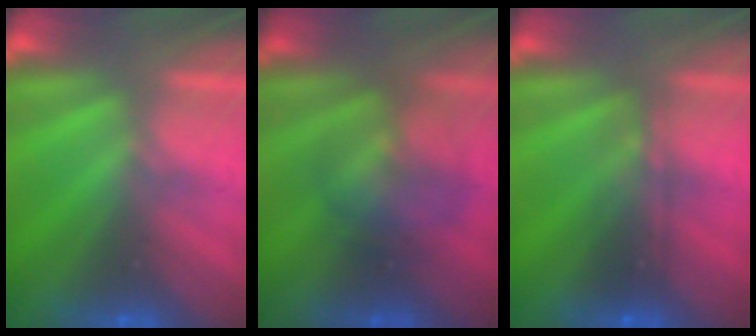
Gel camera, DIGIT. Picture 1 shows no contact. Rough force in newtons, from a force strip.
{"total": 2.3}
{"total": 2.4}